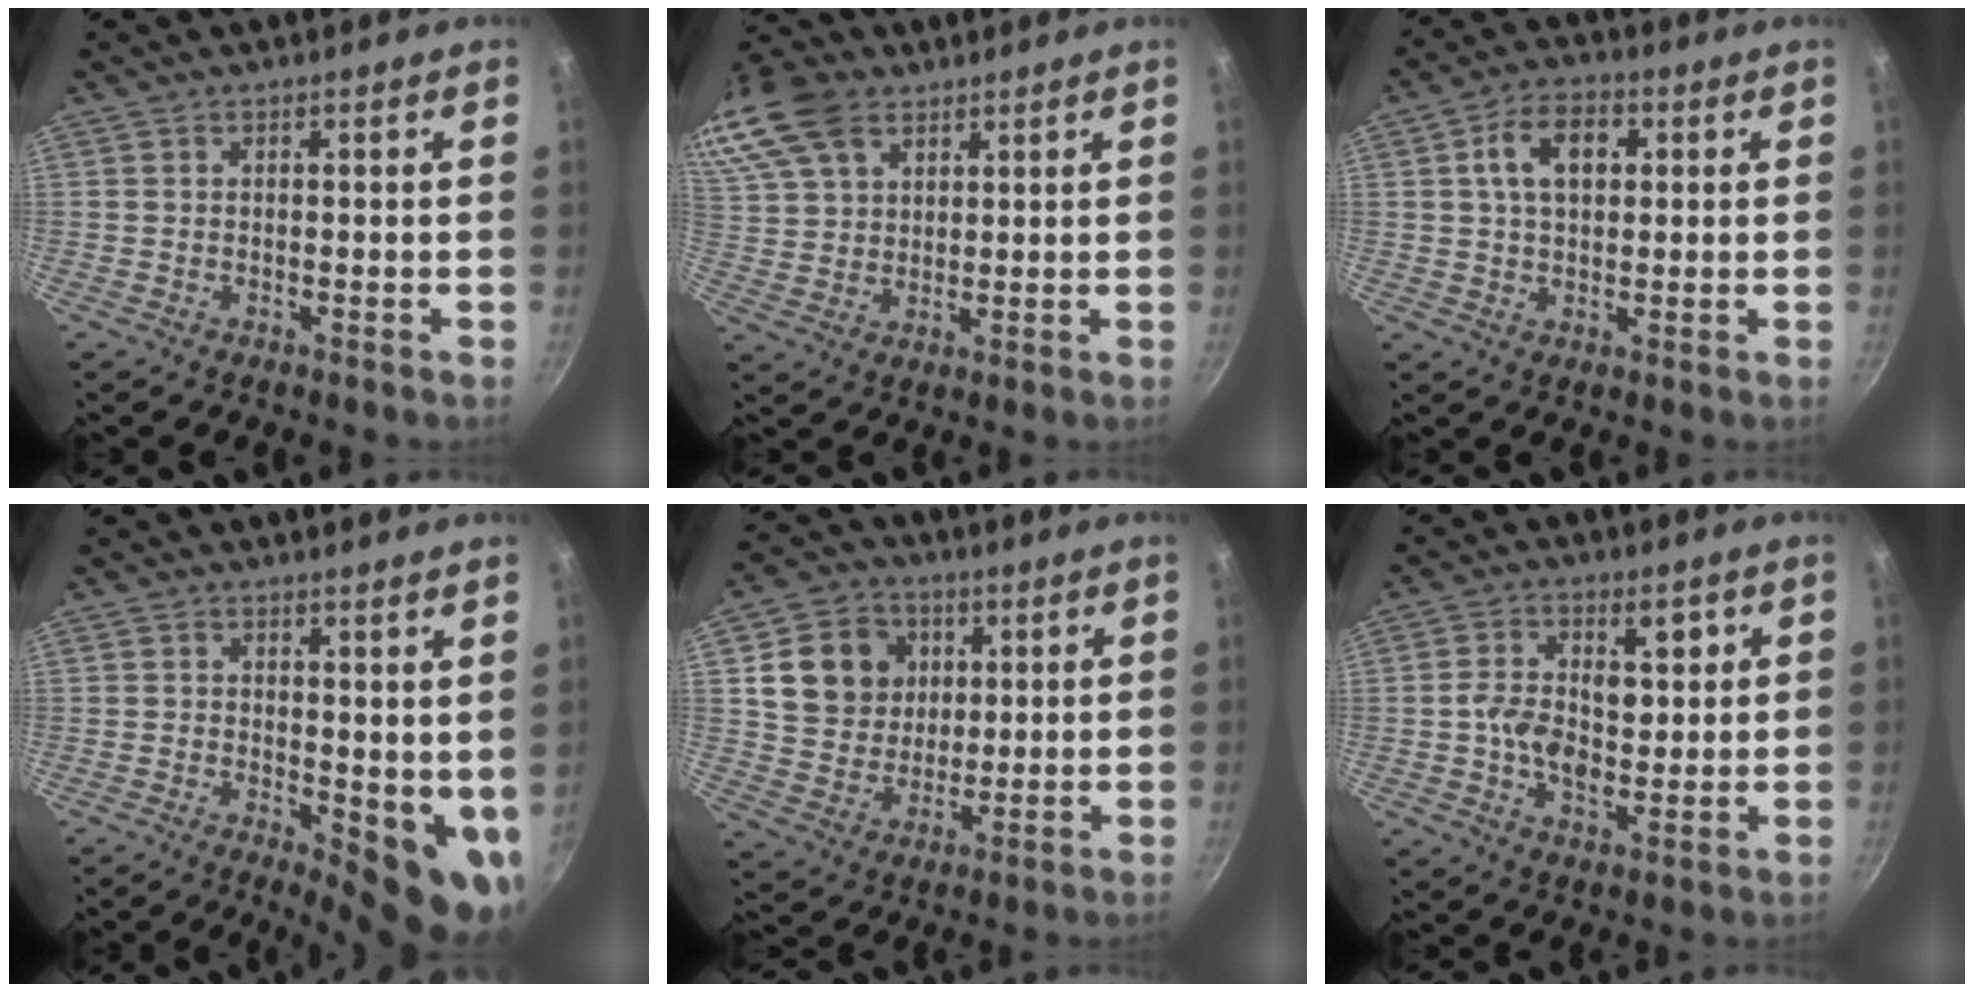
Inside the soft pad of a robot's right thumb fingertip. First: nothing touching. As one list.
[{"total": 17.6, "force": [9.7, 11.3, 9.4], "torque": [-0.209, 0.018, 0.190]}, {"total": 9.3, "force": [2.3, 5.9, 6.8], "torque": [-0.093, 0.010, 0.033]}, {"total": 8.5, "force": [1.0, 4.0, 7.5], "torque": [-0.075, -0.016, 0.020]}, {"total": 12.8, "force": [3.6, 11.1, 5.4], "torque": [-0.068, 0.001, 0.064]}, {"total": 10.4, "force": [1.5, 6.5, 8.0], "torque": [-0.121, -0.006, 0.018]}]